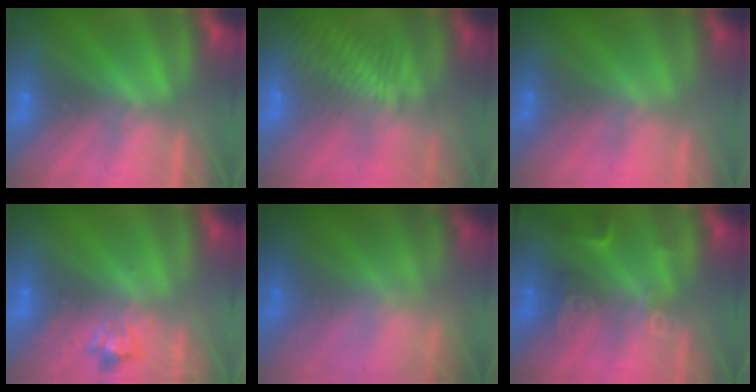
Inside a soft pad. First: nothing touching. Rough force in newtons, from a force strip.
{"total": 7.3}
{"total": 1.5}
{"total": 2.4}
{"total": 12.7}
{"total": 2.5}